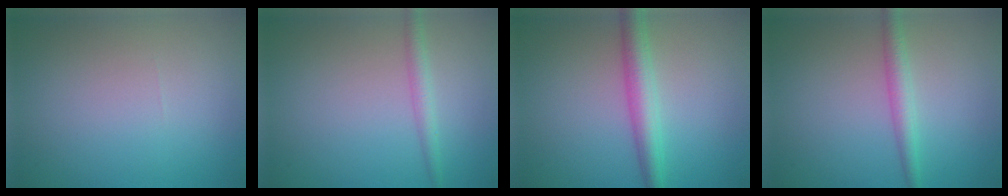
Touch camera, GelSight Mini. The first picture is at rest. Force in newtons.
{"total": 1.9, "press": 1.8, "slide": 0.1}
{"total": 3.8, "press": 3.8, "slide": 0.1}
{"total": 2.3, "press": 2.3, "slide": 0.1}